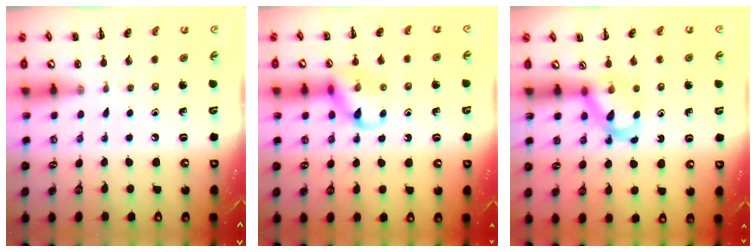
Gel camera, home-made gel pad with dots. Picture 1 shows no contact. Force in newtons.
{"total": 10.6, "press": 10.5, "slide": 1.1}
{"total": 4.7, "press": 4.7, "slide": 0.6}